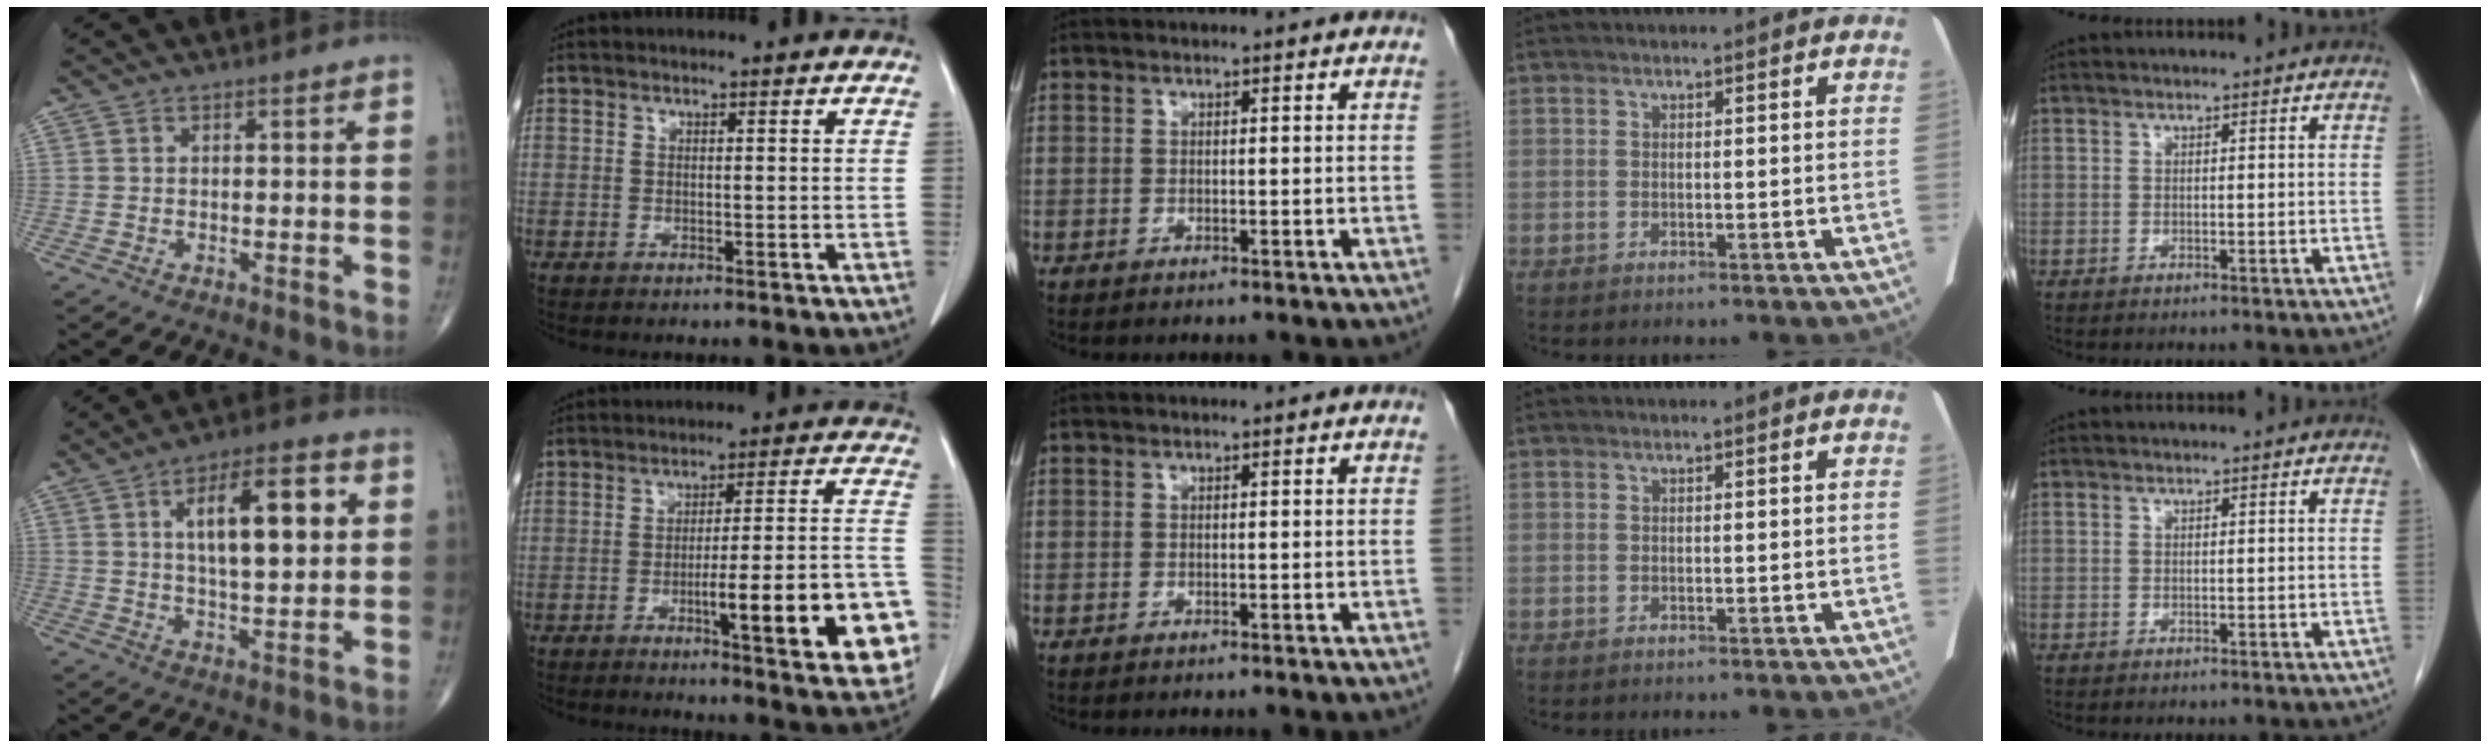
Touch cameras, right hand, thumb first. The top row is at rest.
{"thumb": {"total": 14.4, "force": [3.7, 5.4, 12.9], "torque": [-0.180, -0.002, 0.056]}, "index": {"total": 17.7, "force": [-5.8, 2.6, 16.5], "torque": [-0.151, 0.022, -0.066]}}